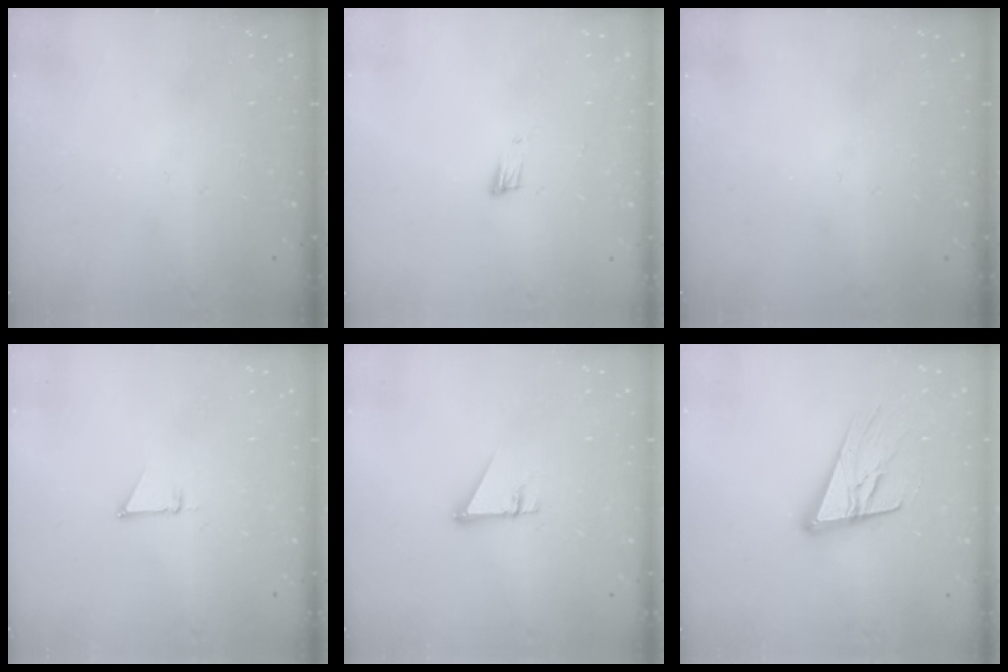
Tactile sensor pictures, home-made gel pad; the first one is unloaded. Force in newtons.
{"total": 5.1, "press": 4.9, "slide": 1.1}
{"total": 0.0}
{"total": 2.5, "press": 2.5, "slide": 0.1}
{"total": 2.7, "press": 2.7, "slide": 0.2}
{"total": 17.0, "press": 16.5, "slide": 4.2}